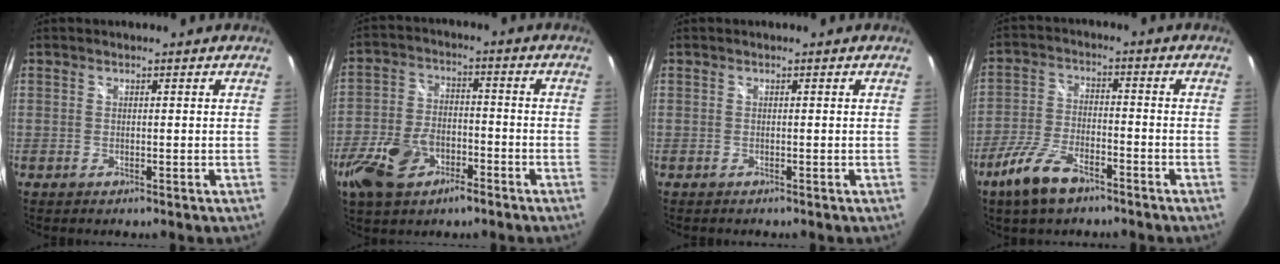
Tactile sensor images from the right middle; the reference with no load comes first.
{"total": 12.8, "force": [-6.9, 7.4, 7.8], "torque": [-0.183, -0.003, -0.126]}
{"total": 0.6, "force": [0.4, -0.4, -0.1], "torque": [0.004, -0.003, 0.002]}
{"total": 9.1, "force": [-6.1, 3.5, 5.9], "torque": [-0.134, -0.007, -0.118]}